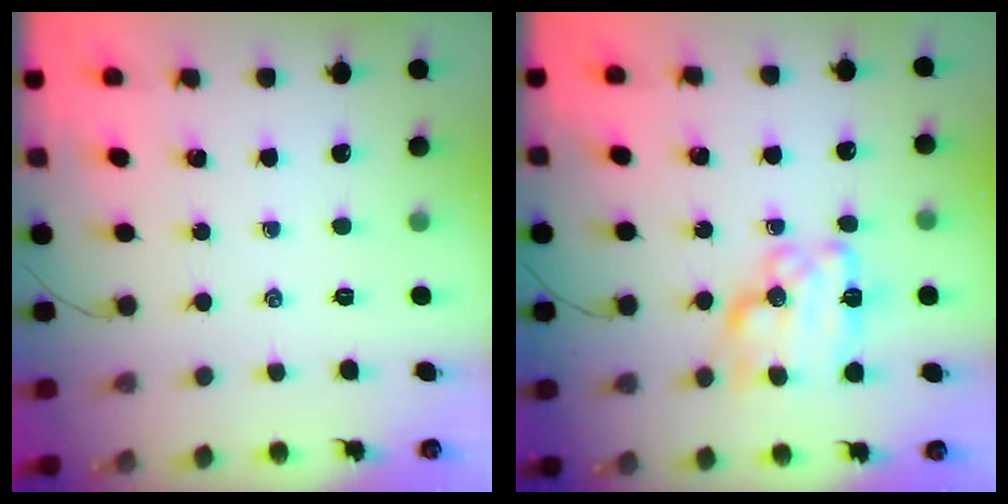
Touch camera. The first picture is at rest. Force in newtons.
{"total": 14.2, "press": 14.2, "slide": 0.4}